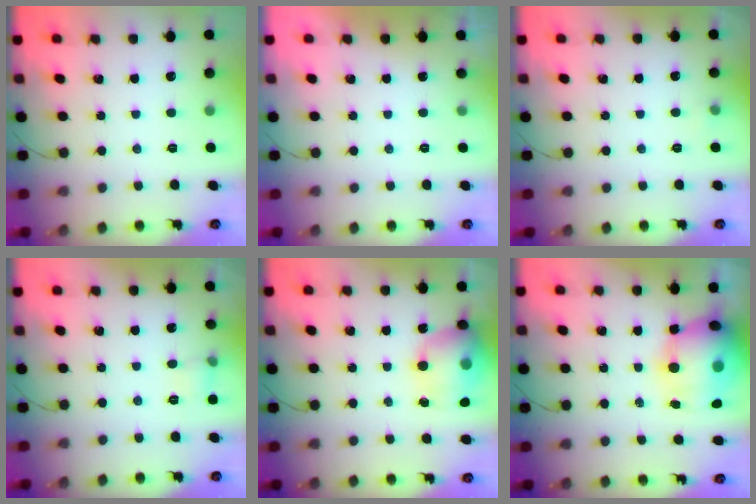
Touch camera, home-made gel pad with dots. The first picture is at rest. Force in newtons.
{"total": 0.0}
{"total": 3.5, "press": 3.4, "slide": 1.1}
{"total": 4.5, "press": 4.3, "slide": 1.4}
{"total": 17.1, "press": 16.9, "slide": 2.9}
{"total": 19.5, "press": 19.0, "slide": 4.5}